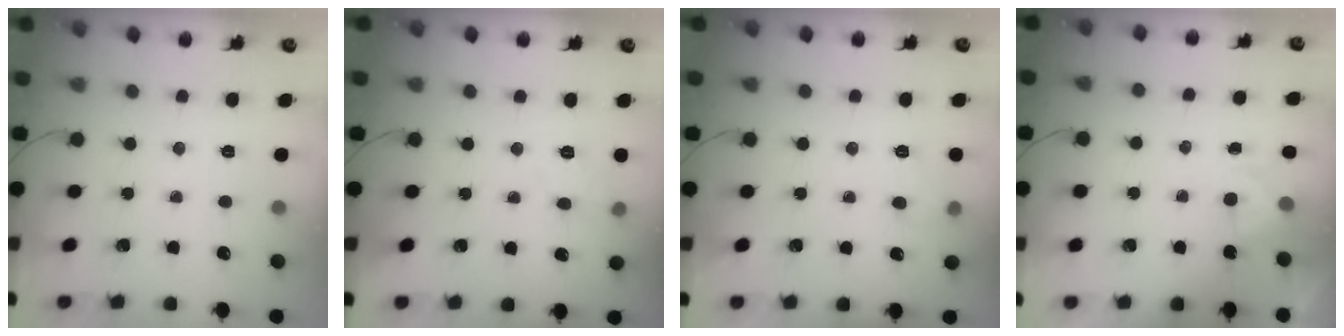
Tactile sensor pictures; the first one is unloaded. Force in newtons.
{"total": 7.6, "press": 7.5, "slide": 1.6}
{"total": 7.2, "press": 7.0, "slide": 1.9}
{"total": 3.5, "press": 3.3, "slide": 1.1}